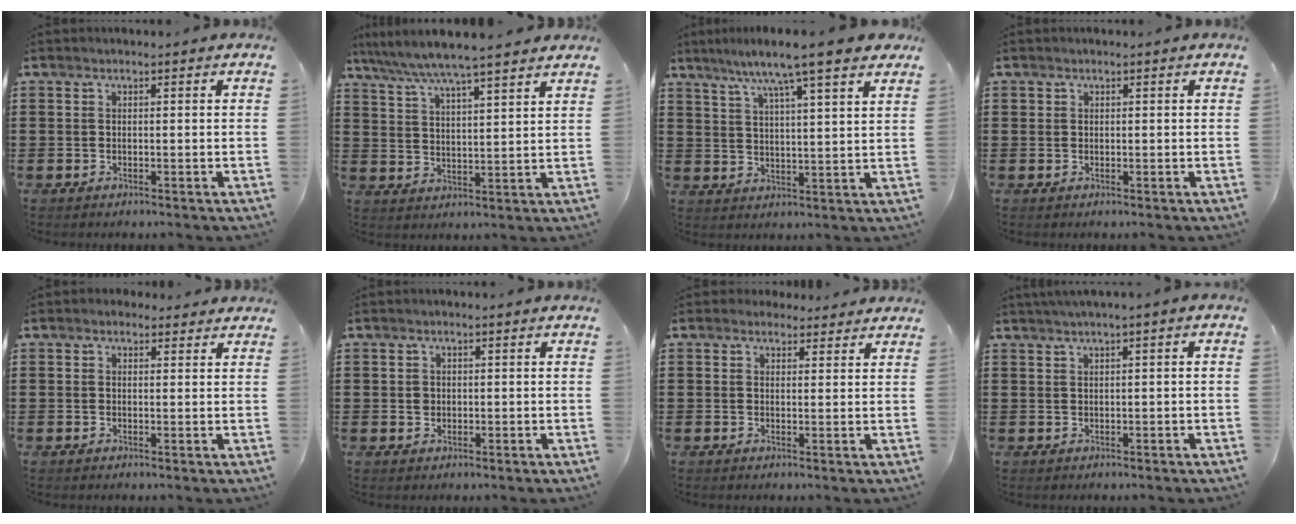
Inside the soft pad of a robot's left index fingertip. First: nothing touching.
{"total": 5.9, "force": [5.3, -0.5, 2.6], "torque": [-0.070, -0.028, 0.089]}
{"total": 7.7, "force": [6.2, -0.5, 4.6], "torque": [-0.109, -0.024, 0.104]}
{"total": 0.5, "force": [0.2, 0.5, 0.1], "torque": [-0.004, 0.004, 0.004]}
{"total": 1.4, "force": [1.1, 0.8, 0.3], "torque": [-0.002, 0.002, 0.019]}
{"total": 1.2, "force": [0.2, 1.1, 0.6], "torque": [-0.014, 0.006, 0.003]}
{"total": 2.2, "force": [2.0, 1.1, 0.2], "torque": [-0.003, -0.002, 0.036]}
{"total": 1.3, "force": [0.3, -0.2, 1.2], "torque": [-0.019, -0.005, 0.007]}